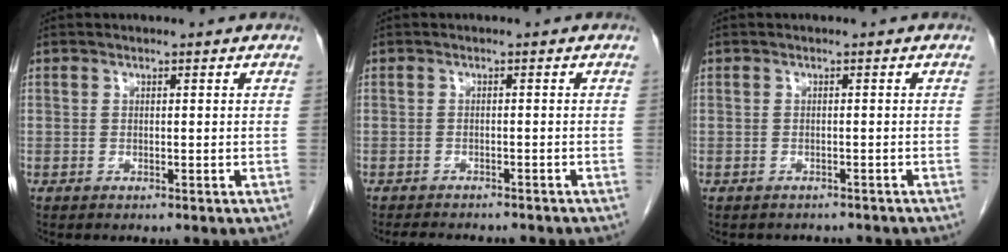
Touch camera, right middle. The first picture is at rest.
{"total": 7.5, "force": [-6.7, 1.8, 2.9], "torque": [-0.040, -0.003, -0.086]}
{"total": 3.7, "force": [-3.3, 1.5, 0.6], "torque": [-0.009, 0.000, -0.038]}